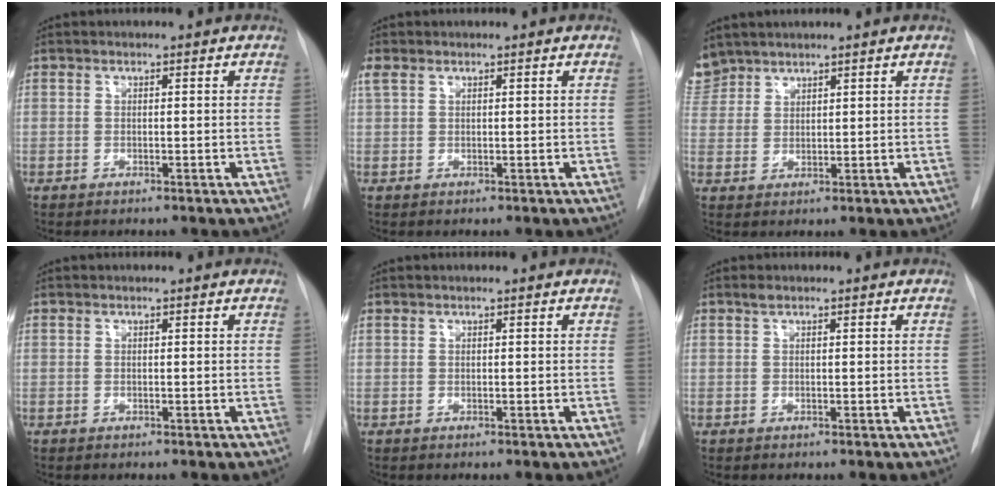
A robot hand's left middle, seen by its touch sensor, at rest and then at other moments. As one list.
[{"total": 1.8, "force": [1.1, 1.0, 1.0], "torque": [-0.034, 0.020, 0.028]}, {"total": 5.6, "force": [4.9, 2.8, 0.4], "torque": [-0.012, 0.012, 0.108]}, {"total": 0.0}, {"total": 0.0}, {"total": 0.7, "force": [0.5, 0.3, 0.4], "torque": [-0.007, 0.010, 0.010]}]